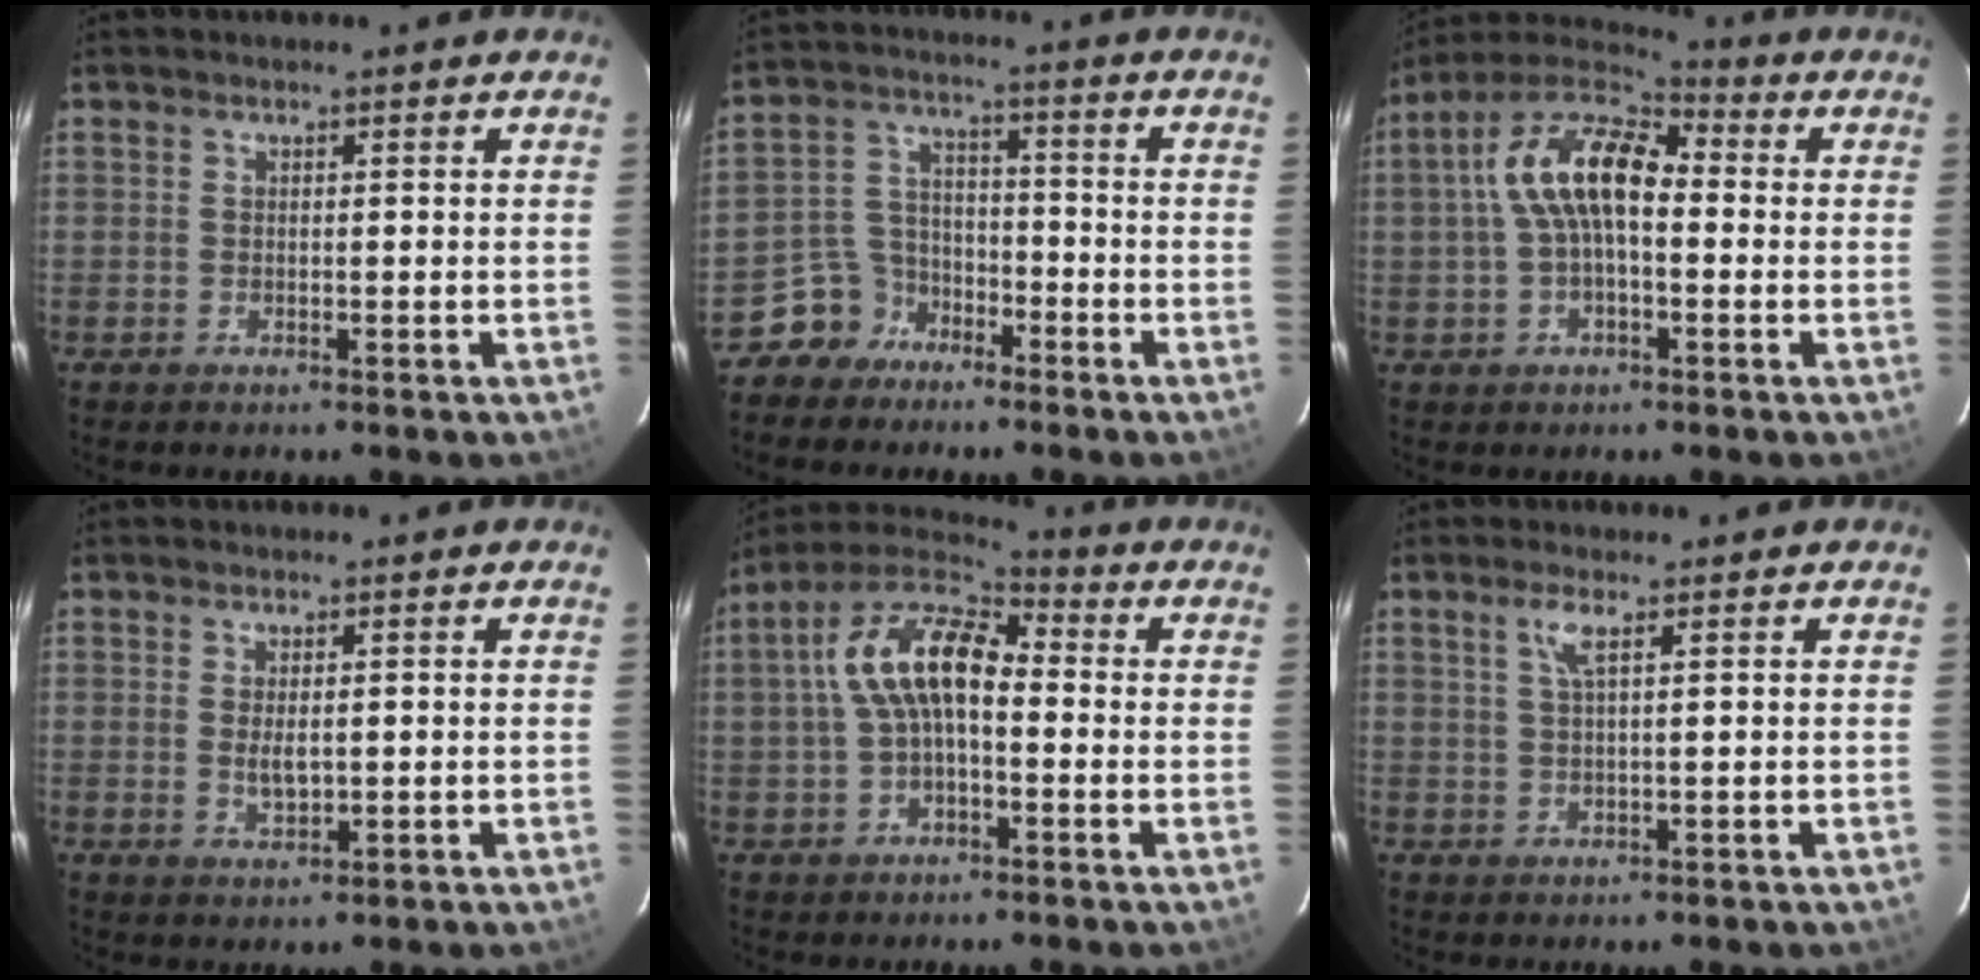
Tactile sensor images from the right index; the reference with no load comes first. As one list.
[{"total": 7.0, "force": [-5.1, 4.8, 0.3], "torque": [-0.017, 0.031, -0.100]}, {"total": 12.5, "force": [0.3, 6.3, 10.8], "torque": [-0.211, 0.030, -0.003]}, {"total": 2.9, "force": [0.0, 1.5, 2.5], "torque": [-0.044, -0.005, 0.003]}, {"total": 11.9, "force": [0.0, 6.2, 10.2], "torque": [-0.201, 0.031, -0.006]}, {"total": 2.4, "force": [1.1, -0.1, 2.1], "torque": [-0.045, 0.002, 0.023]}]